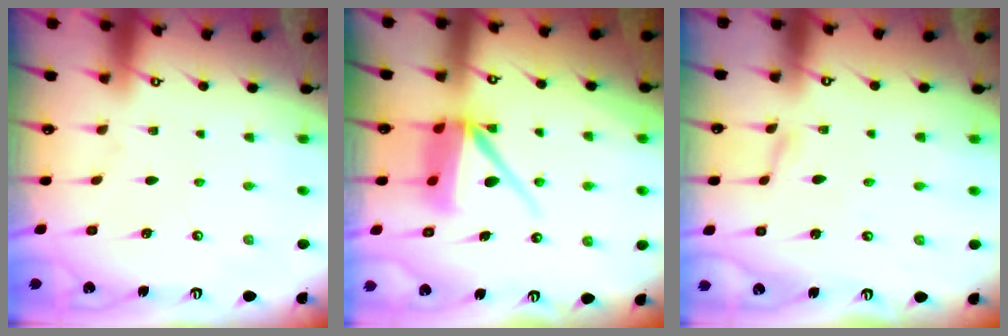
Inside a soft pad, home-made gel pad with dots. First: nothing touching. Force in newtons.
{"total": 9.5, "press": 9.5, "slide": 0.9}
{"total": 2.0, "press": 1.9, "slide": 0.3}